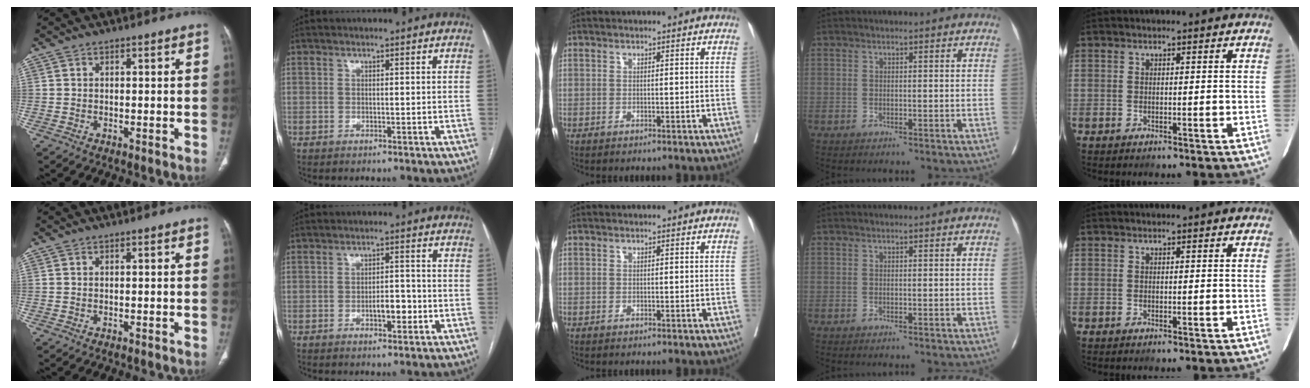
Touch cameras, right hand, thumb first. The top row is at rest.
{"index": {"total": 3.9, "force": [-1.3, 1.5, 3.3], "torque": [-0.049, 0.004, -0.017]}}